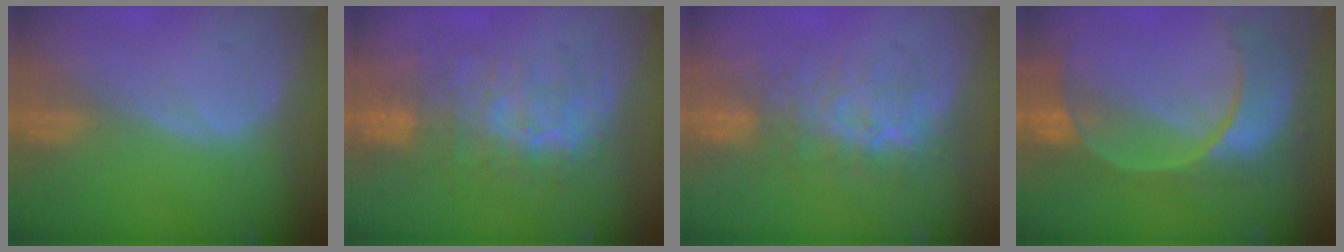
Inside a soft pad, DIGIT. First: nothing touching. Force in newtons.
{"total": 9.7, "press": 8.8, "slide": 4.0}
{"total": 7.6, "press": 7.2, "slide": 2.3}
{"total": 11.2, "press": 9.4, "slide": 6.2}